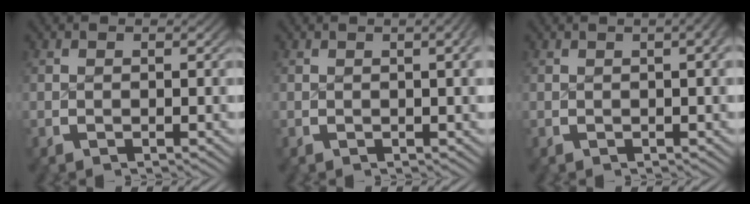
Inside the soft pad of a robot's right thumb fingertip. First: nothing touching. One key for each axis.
{"total": 2.1, "fx": 0.2, "fy": 0.5, "fz": 2.1, "tx": -0.022, "ty": 0.007, "tz": 0.003}
{"total": 3.4, "fx": 0.7, "fy": 1.2, "fz": 3.1, "tx": -0.029, "ty": 0.020, "tz": 0.005}